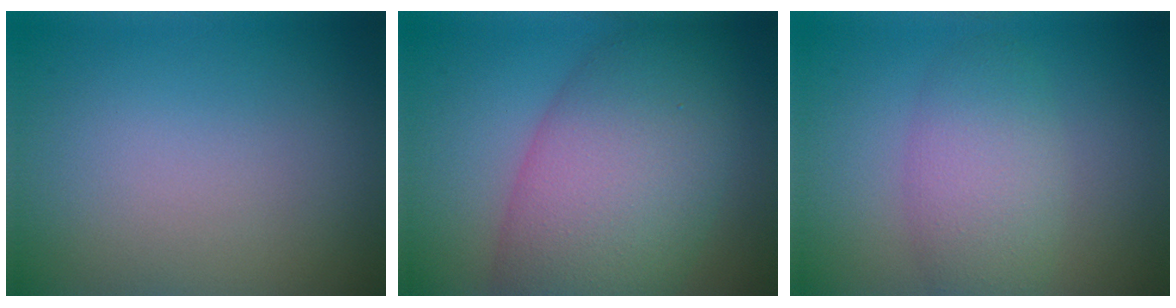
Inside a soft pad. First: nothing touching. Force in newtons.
{"total": 11.0, "press": 11.0, "slide": 0.2}
{"total": 4.5, "press": 4.5, "slide": 0.3}